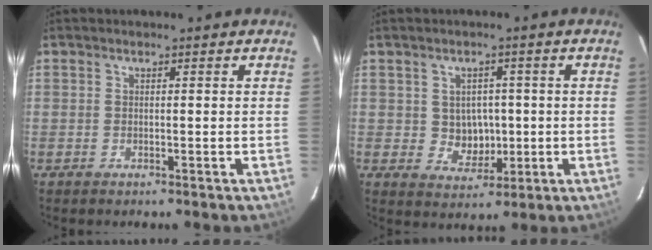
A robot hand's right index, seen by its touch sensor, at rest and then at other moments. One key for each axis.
{"total": 5.3, "fx": 0.1, "fy": 5.0, "fz": 1.9, "tx": -0.035, "ty": 0.007, "tz": 0.014}